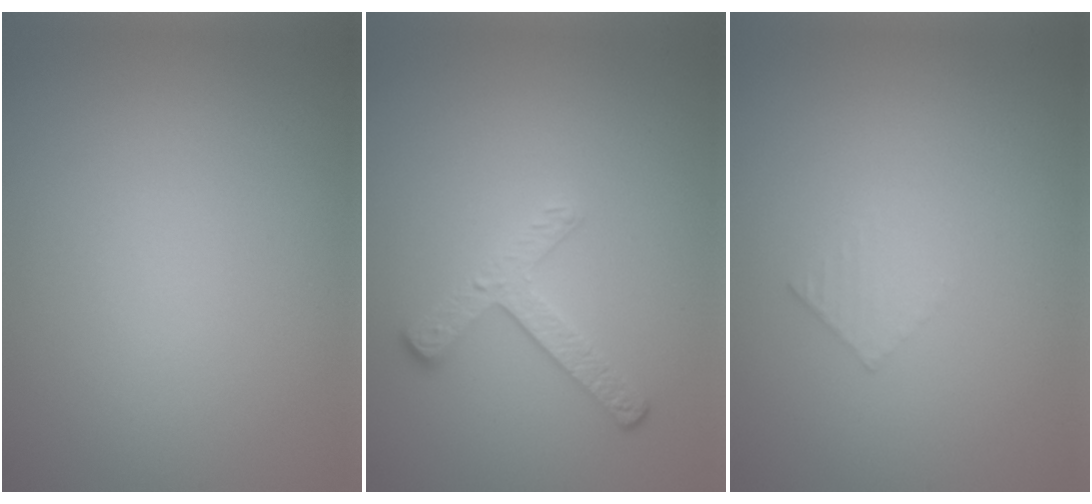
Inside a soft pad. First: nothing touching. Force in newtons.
{"total": 2.7, "press": 2.3, "slide": 1.5}
{"total": 1.1, "press": 1.1, "slide": 0.0}